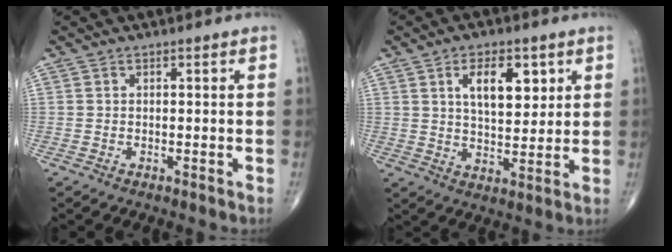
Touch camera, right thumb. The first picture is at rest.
{"total": 9.7, "force": [3.7, 4.9, 7.5], "torque": [-0.097, -0.022, 0.065]}